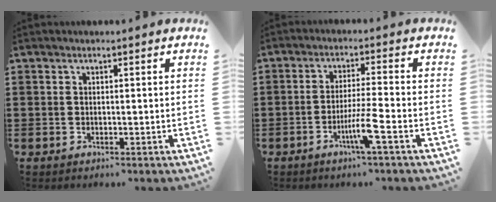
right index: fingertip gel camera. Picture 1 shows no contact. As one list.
[{"total": 5.8, "force": [-2.9, -0.4, 5.1], "torque": [-0.105, -0.019, -0.055]}]